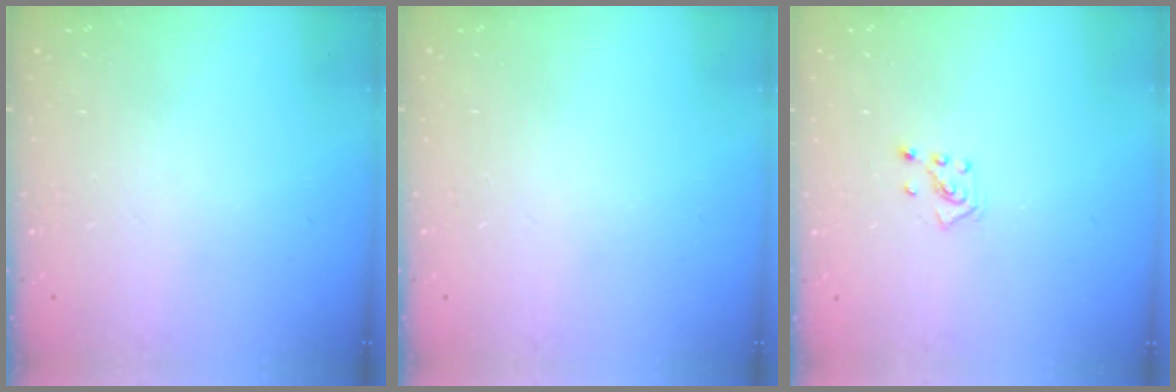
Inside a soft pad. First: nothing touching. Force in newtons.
{"total": 0.0}
{"total": 2.8, "press": 2.8, "slide": 0.2}